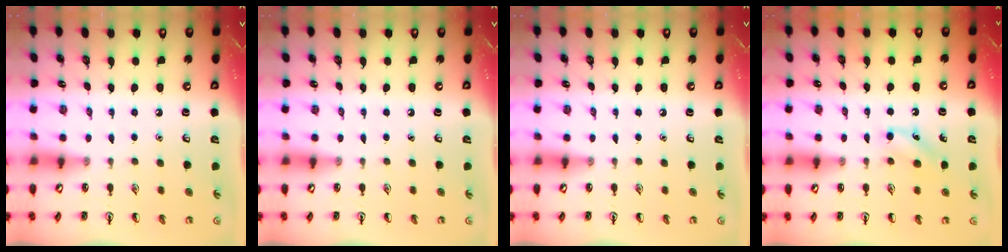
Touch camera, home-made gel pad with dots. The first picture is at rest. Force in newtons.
{"total": 0.0}
{"total": 0.0}
{"total": 6.9, "press": 6.7, "slide": 1.8}